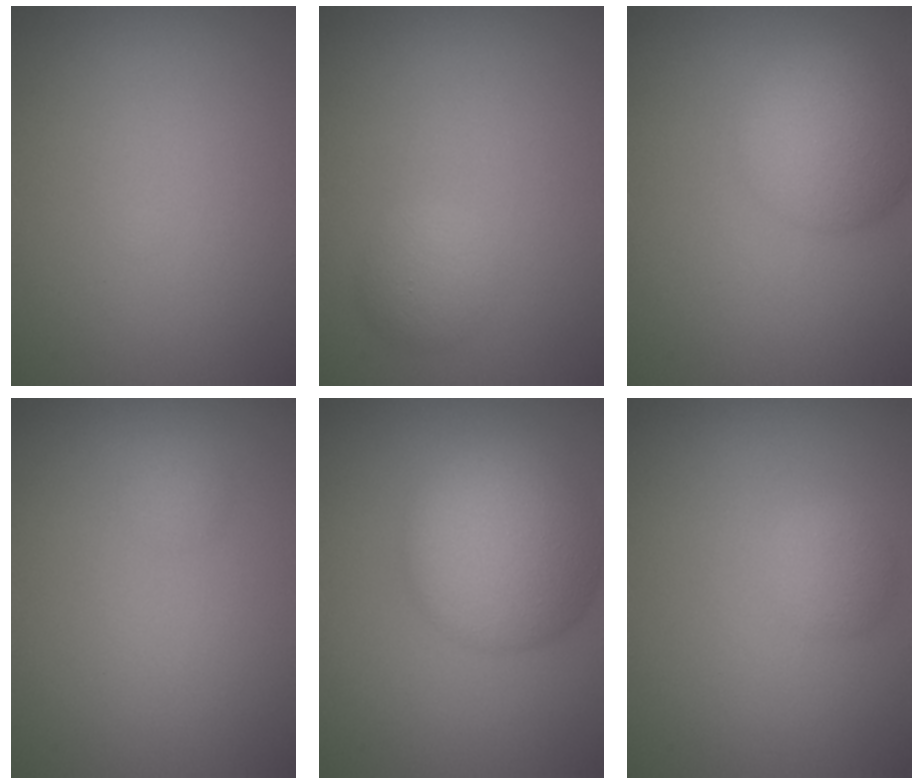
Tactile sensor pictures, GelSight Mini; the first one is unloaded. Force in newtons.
{"total": 1.8, "press": 1.8, "slide": 0.1}
{"total": 5.6, "press": 5.5, "slide": 0.4}
{"total": 1.0, "press": 1.0, "slide": 0.0}
{"total": 8.0, "press": 8.0, "slide": 0.4}
{"total": 1.8, "press": 1.8, "slide": 0.1}